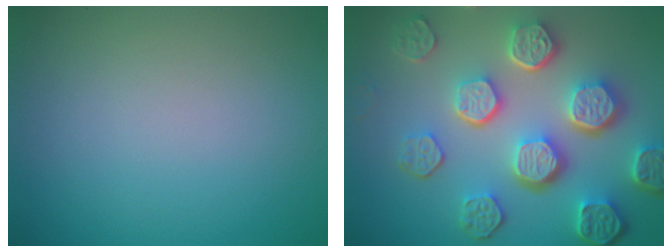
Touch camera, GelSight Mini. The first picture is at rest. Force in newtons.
{"total": 8.6, "press": 6.2, "slide": 5.9}